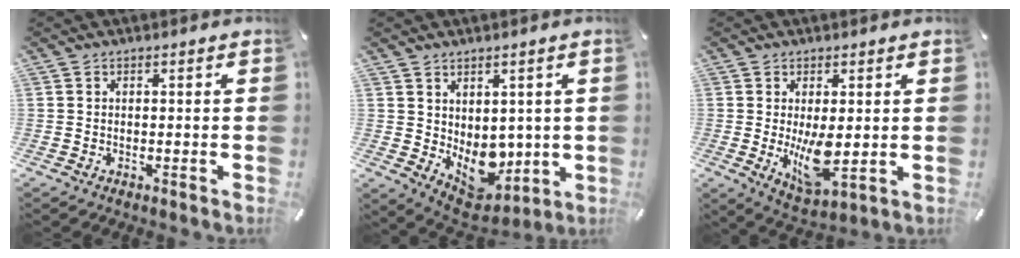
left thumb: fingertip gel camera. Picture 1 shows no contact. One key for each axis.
{"total": 8.8, "fx": -0.5, "fy": 7.5, "fz": 4.6, "tx": -0.042, "ty": -0.024, "tz": 0.005}
{"total": 9.5, "fx": 0.3, "fy": 4.2, "fz": 8.5, "tx": -0.146, "ty": -0.031, "tz": 0.008}